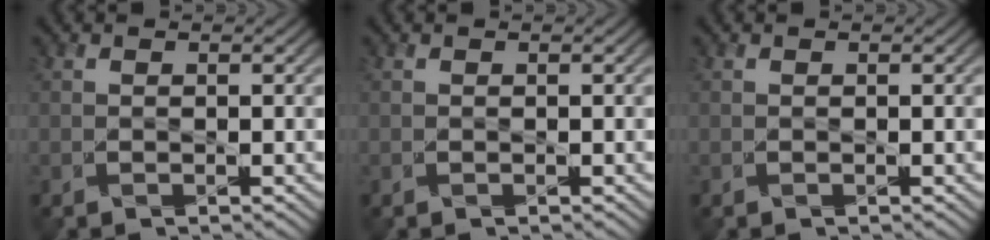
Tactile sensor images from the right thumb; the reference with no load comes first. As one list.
[{"total": 0.0}, {"total": 0.0}]